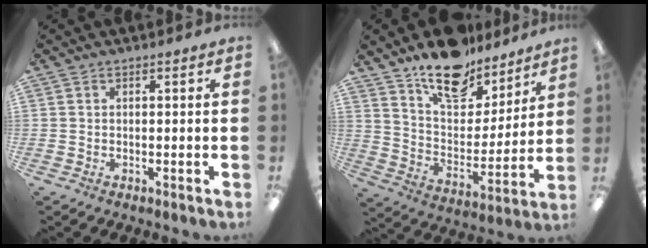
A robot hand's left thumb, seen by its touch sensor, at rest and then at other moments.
{"total": 16.0, "force": [13.1, 7.2, 5.6], "torque": [-0.099, -0.094, 0.236]}